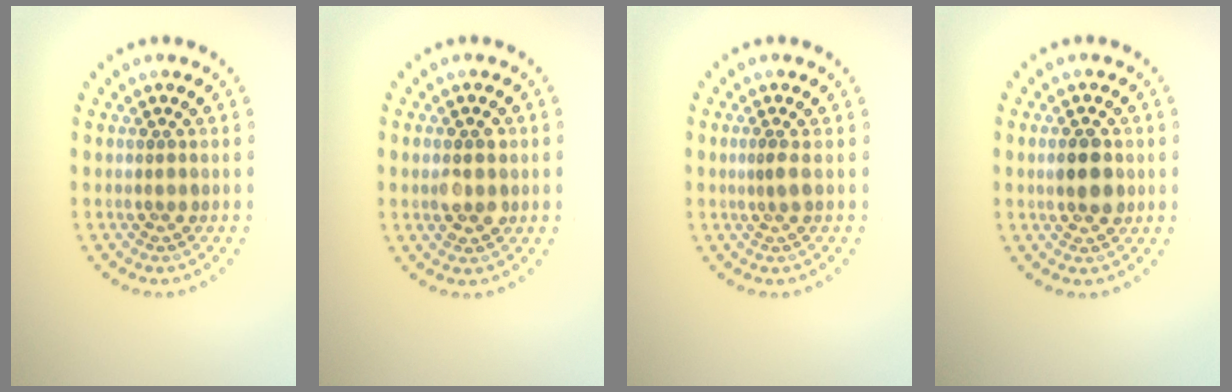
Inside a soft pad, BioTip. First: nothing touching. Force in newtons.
{"total": 2.7, "press": 2.7, "slide": 0.3}
{"total": 0.8, "press": 0.4, "slide": 0.6}
{"total": 2.7, "press": 2.7, "slide": 0.2}